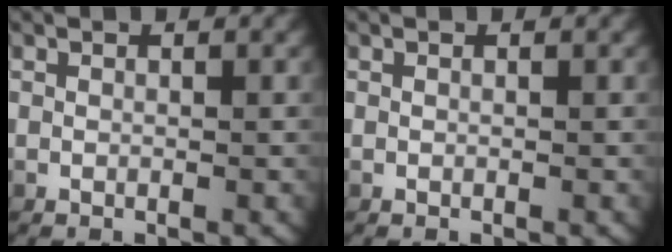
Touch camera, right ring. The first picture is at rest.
{"total": 0.0}